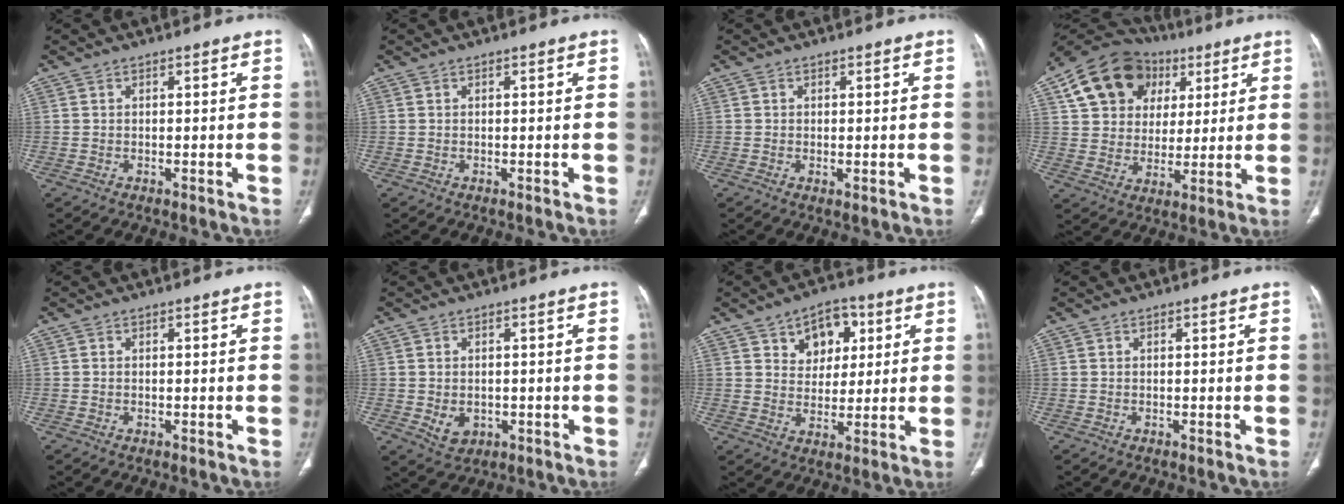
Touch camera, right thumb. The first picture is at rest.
{"total": 0.0}
{"total": 0.9, "force": [-0.1, 0.4, 0.8], "torque": [-0.018, -0.005, -0.001]}
{"total": 18.3, "force": [7.6, 14.2, 8.7], "torque": [-0.126, 0.014, 0.131]}
{"total": 0.0}
{"total": 4.2, "force": [-0.7, 3.3, 2.6], "torque": [-0.033, -0.001, 0.001]}
{"total": 9.2, "force": [4.0, 6.5, 5.1], "torque": [-0.032, -0.013, 0.060]}
{"total": 0.0}